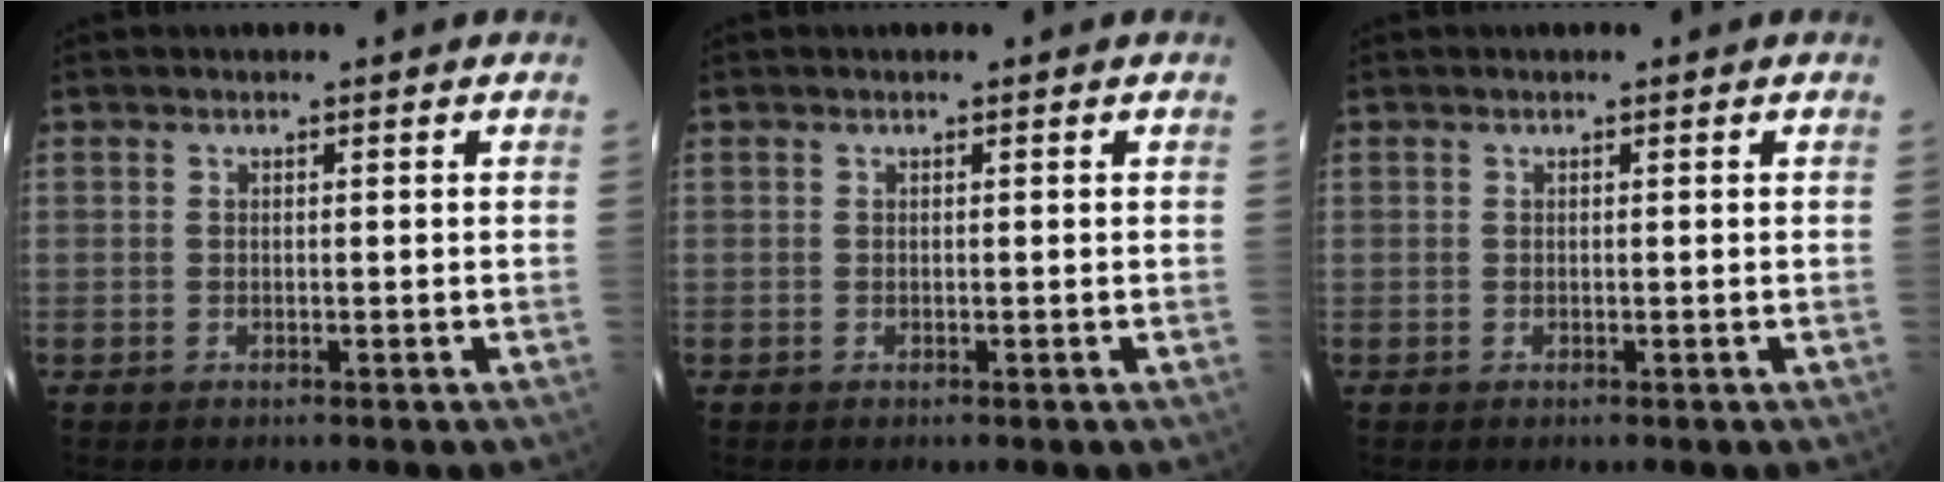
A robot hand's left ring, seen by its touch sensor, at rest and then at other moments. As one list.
[{"total": 0.0}, {"total": 0.0}]